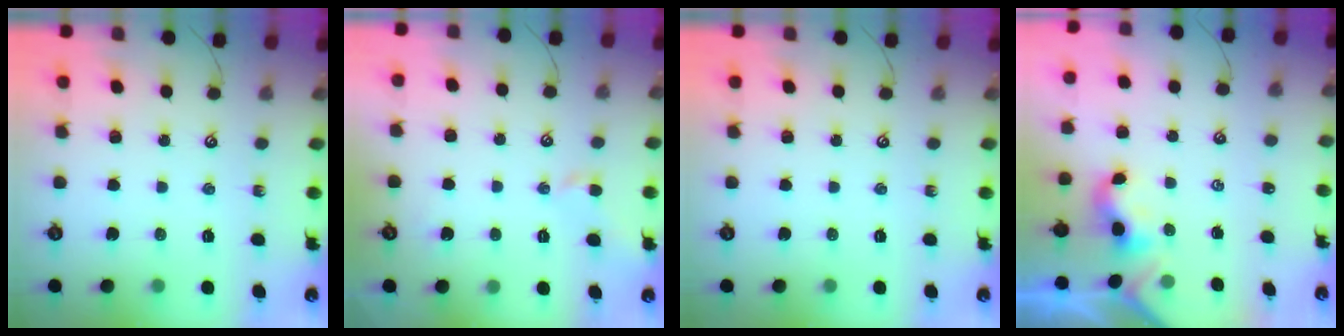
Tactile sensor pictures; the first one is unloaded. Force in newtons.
{"total": 0.7, "press": 0.7, "slide": 0.1}
{"total": 0.0}
{"total": 2.2, "press": 2.2, "slide": 0.2}